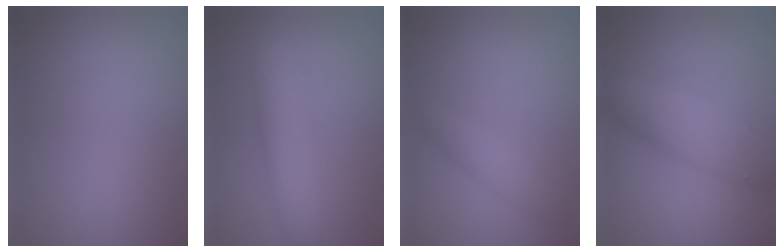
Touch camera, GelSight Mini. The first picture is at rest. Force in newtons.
{"total": 4.1, "press": 4.1, "slide": 0.1}
{"total": 1.7, "press": 1.7, "slide": 0.0}
{"total": 4.6, "press": 4.6, "slide": 0.1}